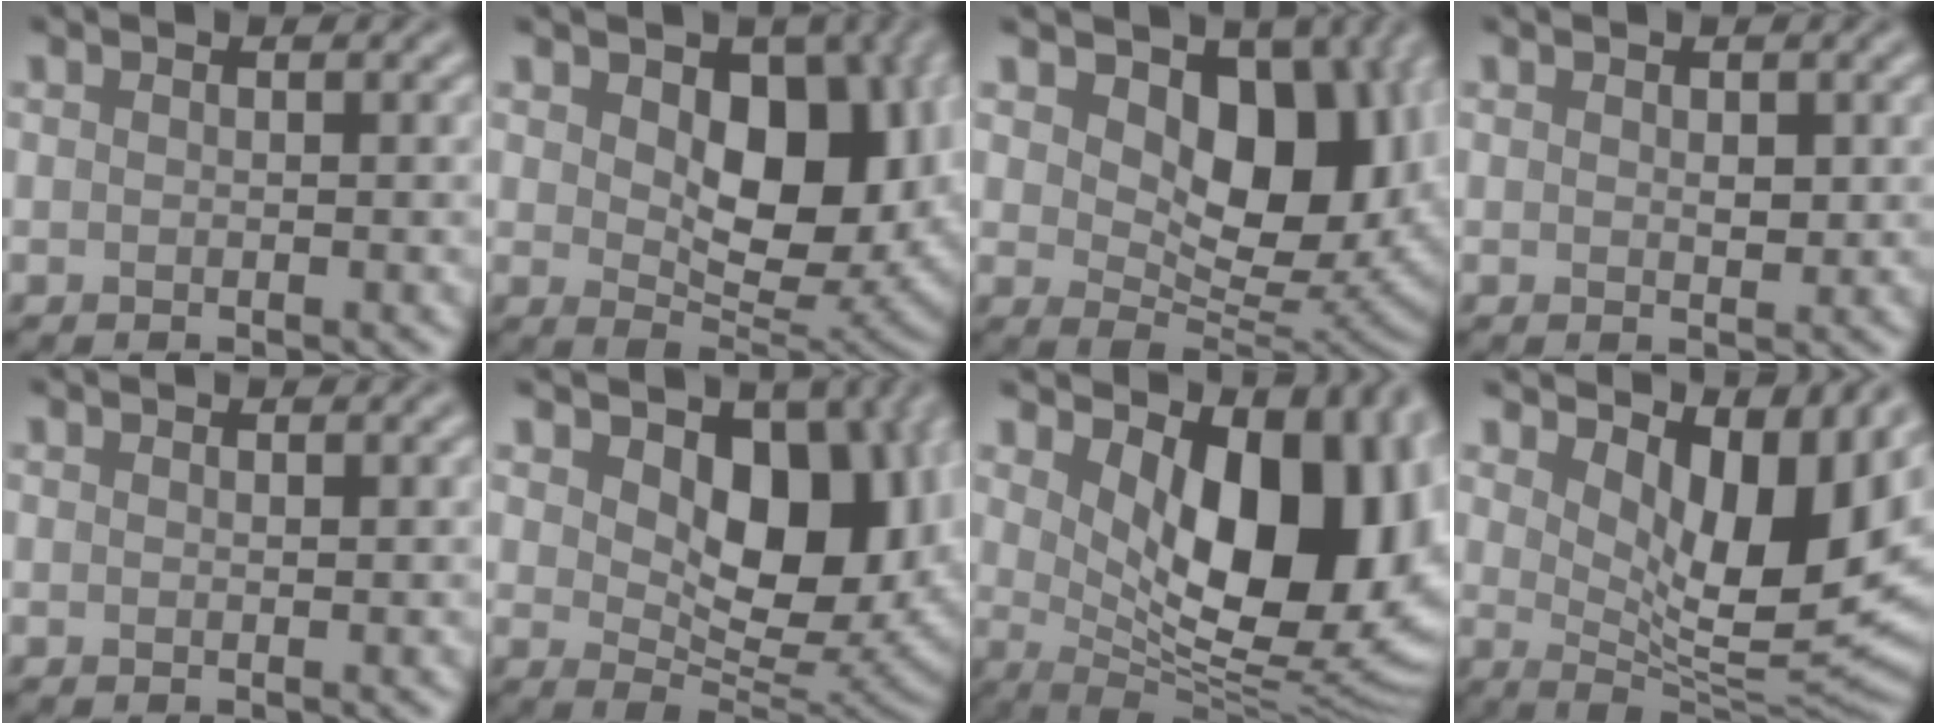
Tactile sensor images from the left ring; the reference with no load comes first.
{"total": 9.6, "force": [1.9, 5.8, 7.4], "torque": [-0.115, -0.017, 0.035]}
{"total": 10.9, "force": [3.2, 6.6, 8.0], "torque": [-0.116, -0.017, 0.050]}
{"total": 1.1, "force": [0.3, 0.6, 0.9], "torque": [-0.010, -0.004, 0.007]}
{"total": 0.0}
{"total": 10.5, "force": [2.8, 6.4, 7.9], "torque": [-0.116, -0.019, 0.046]}
{"total": 12.8, "force": [2.7, 6.5, 10.7], "torque": [-0.129, -0.019, 0.051]}
{"total": 9.6, "force": [3.8, 4.0, 7.9], "torque": [-0.128, -0.023, 0.065]}